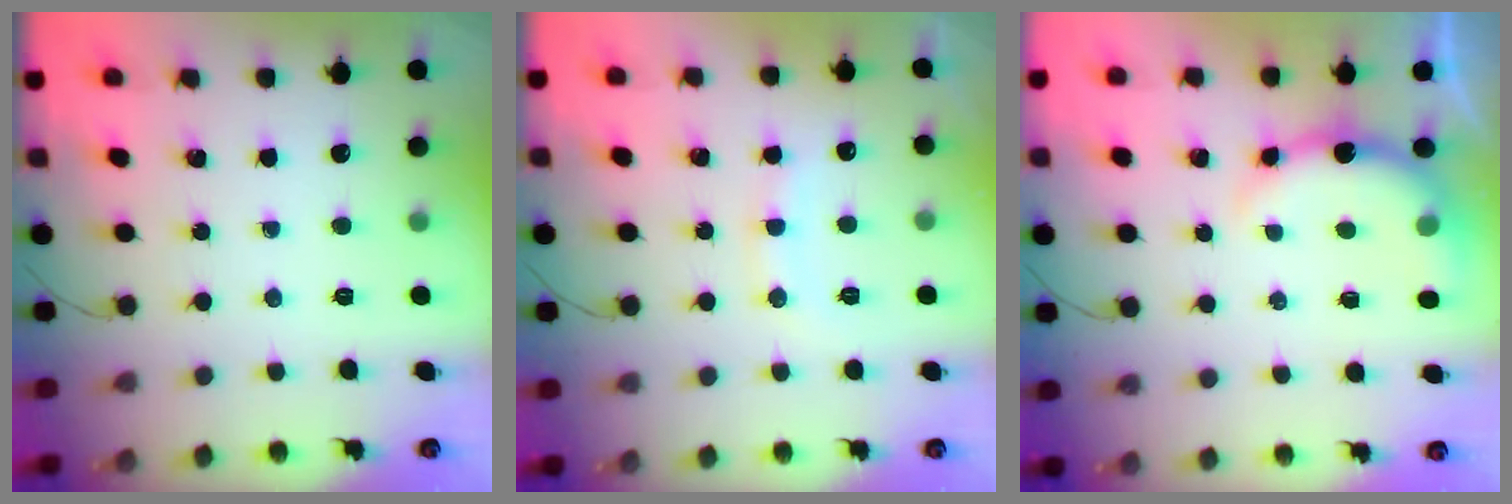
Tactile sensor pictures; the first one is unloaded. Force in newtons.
{"total": 9.9, "press": 9.9, "slide": 1.2}
{"total": 7.2, "press": 7.1, "slide": 1.3}